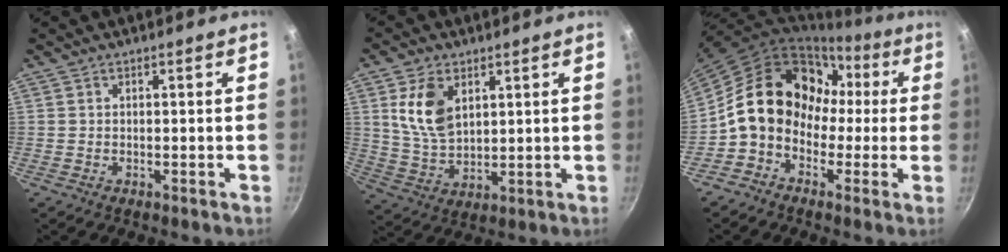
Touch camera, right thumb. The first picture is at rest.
{"total": 10.3, "force": [3.8, 6.4, 7.2], "torque": [-0.126, -0.024, 0.080]}
{"total": 15.8, "force": [-0.6, 12.9, 9.2], "torque": [-0.114, 0.058, -0.024]}